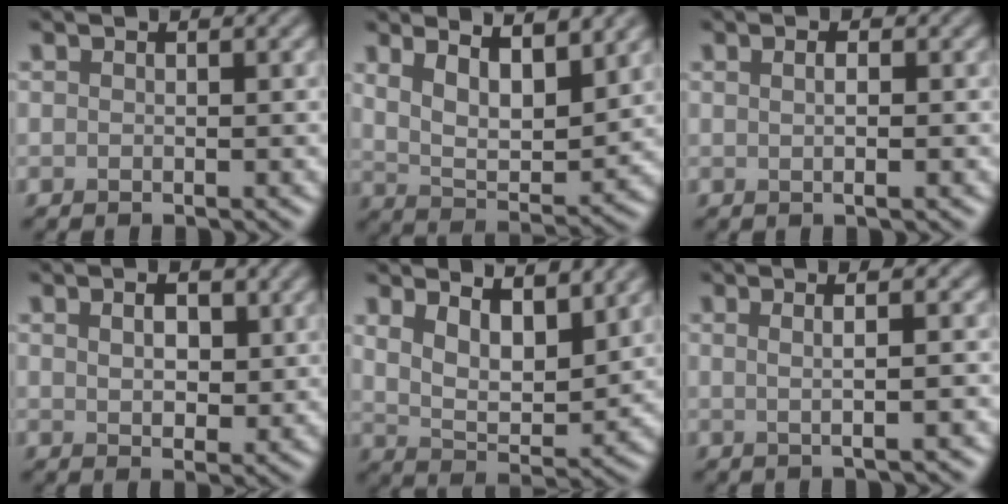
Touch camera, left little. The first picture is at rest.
{"total": 6.9, "force": [4.0, 2.3, 5.1], "torque": [-0.092, -0.005, 0.068]}
{"total": 2.6, "force": [0.9, 1.2, 2.1], "torque": [-0.009, 0.016, -0.009]}
{"total": 3.4, "force": [1.2, 1.8, 2.6], "torque": [-0.048, -0.002, 0.025]}
{"total": 6.3, "force": [3.6, 2.6, 4.5], "torque": [-0.085, -0.012, 0.064]}
{"total": 4.3, "force": [1.2, 1.8, 3.7], "torque": [-0.033, 0.015, -0.008]}